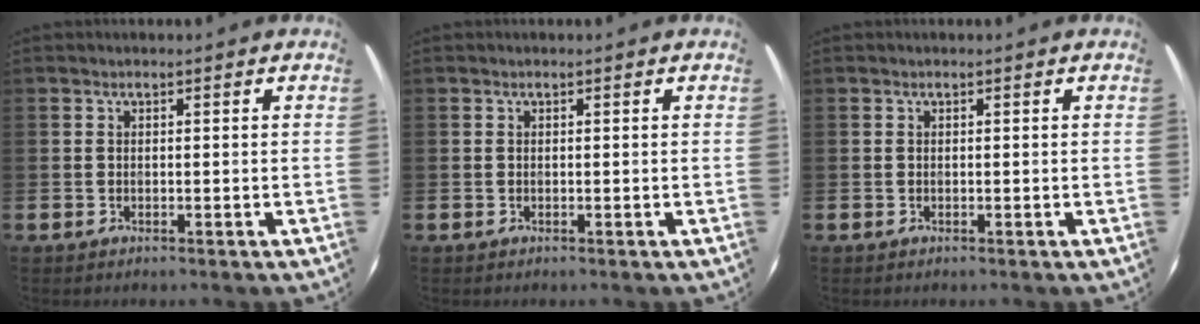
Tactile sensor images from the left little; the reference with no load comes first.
{"total": 0.0}
{"total": 0.0}